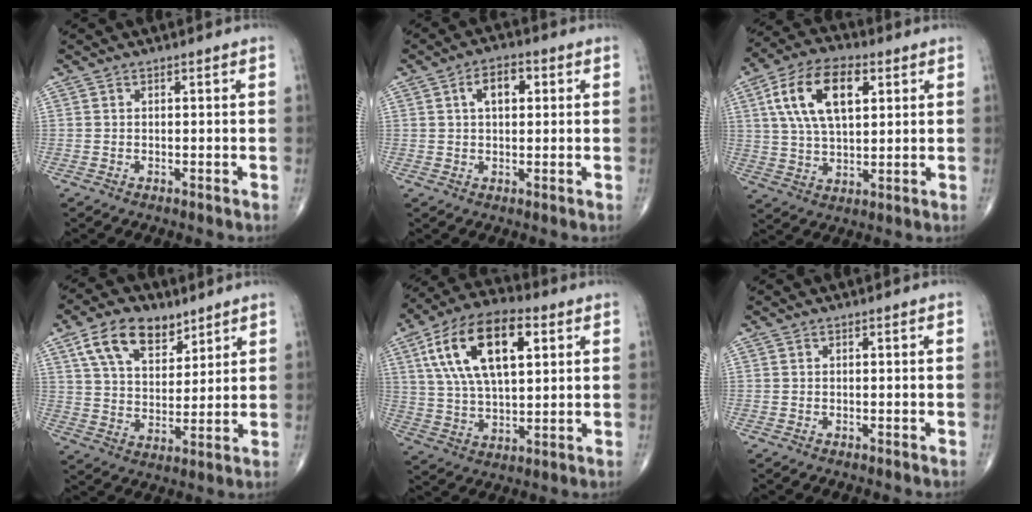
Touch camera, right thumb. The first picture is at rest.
{"total": 5.9, "force": [1.6, 3.3, 4.5], "torque": [-0.064, 0.008, 0.021]}
{"total": 15.0, "force": [4.8, 7.8, 11.8], "torque": [-0.212, 0.004, 0.087]}
{"total": 12.6, "force": [7.3, 7.3, 7.3], "torque": [-0.102, -0.030, 0.135]}
{"total": 19.2, "force": [6.6, 9.2, 15.5], "torque": [-0.273, 0.001, 0.114]}
{"total": 0.0}